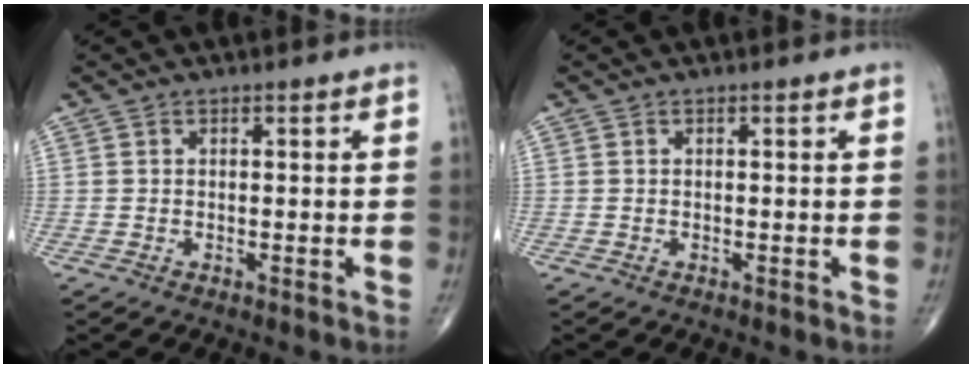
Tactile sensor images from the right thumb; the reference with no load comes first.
{"total": 0.0}